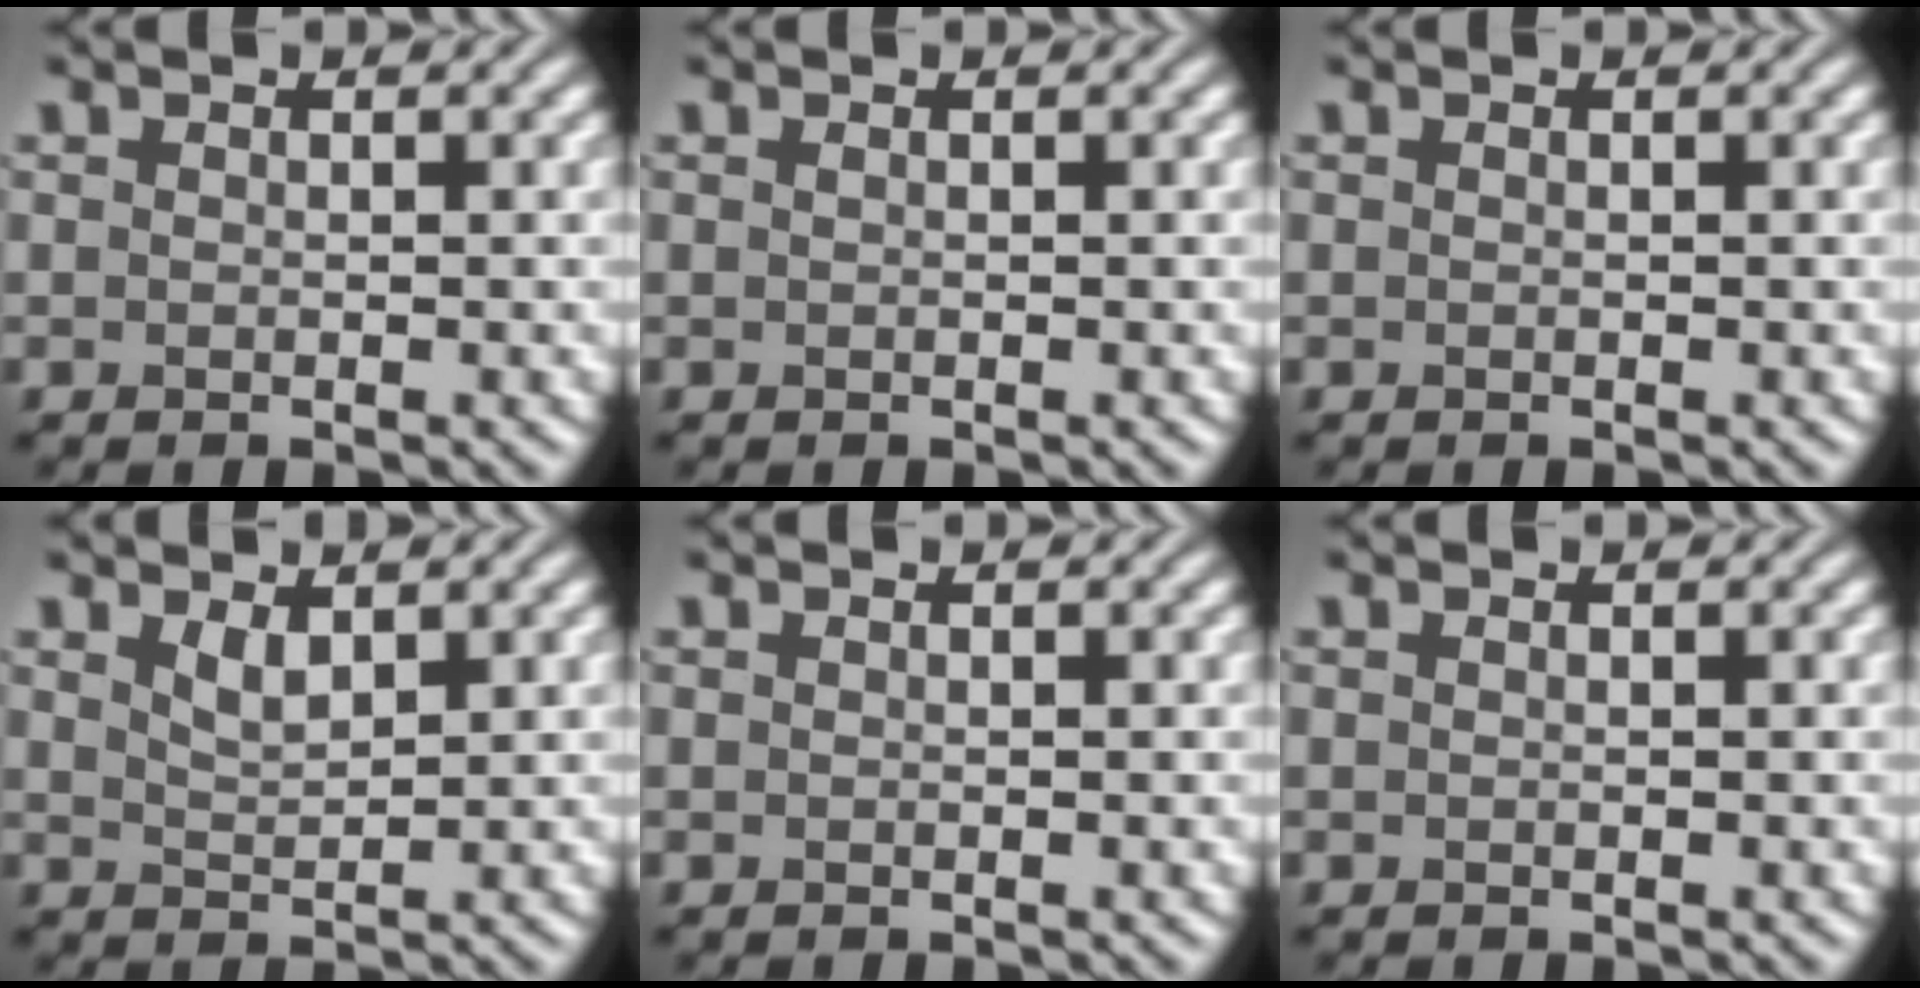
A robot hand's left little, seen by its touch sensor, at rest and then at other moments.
{"total": 0.0}
{"total": 0.0}
{"total": 1.7, "force": [1.2, 0.6, 1.1], "torque": [-0.025, -0.003, 0.026]}
{"total": 0.0}
{"total": 0.0}